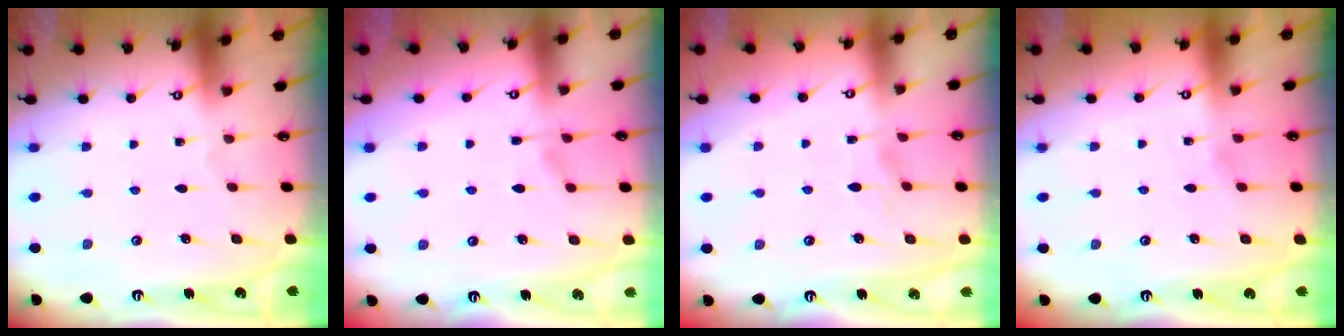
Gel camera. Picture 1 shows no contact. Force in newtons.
{"total": 1.3, "press": 0.3, "slide": 1.2}
{"total": 2.6, "press": 2.3, "slide": 1.0}
{"total": 3.9, "press": 3.8, "slide": 0.5}